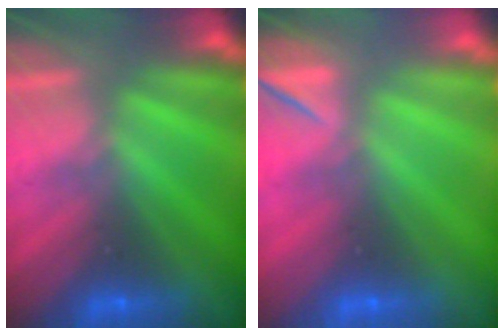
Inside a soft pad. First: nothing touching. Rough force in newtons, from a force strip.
{"total": 4.7}